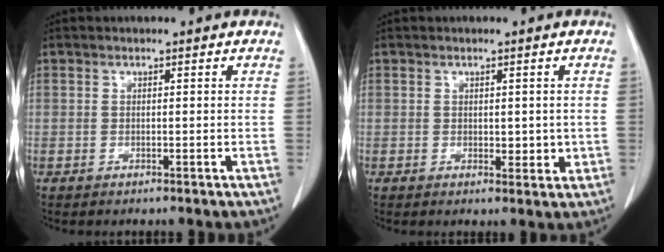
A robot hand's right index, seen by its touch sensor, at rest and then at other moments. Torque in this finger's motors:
{"motor_torque": [-0.06, 0.03, 0.02, 0.00]}